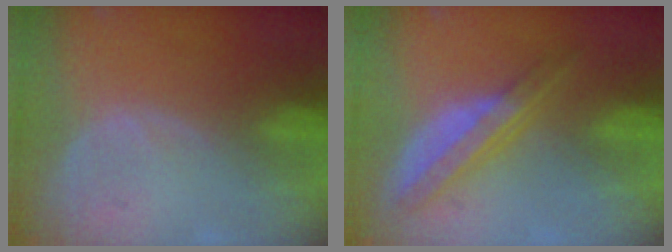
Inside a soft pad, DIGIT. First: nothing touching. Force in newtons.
{"total": 6.5, "press": 5.7, "slide": 3.1}